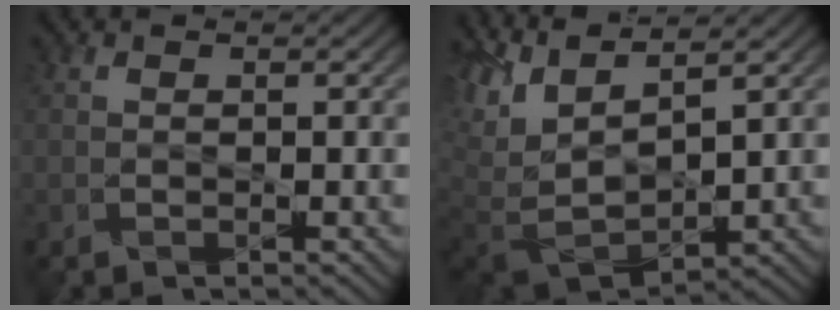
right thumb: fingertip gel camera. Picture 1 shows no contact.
{"total": 8.8, "force": [2.9, 4.3, 7.1], "torque": [-0.172, -0.011, 0.068]}